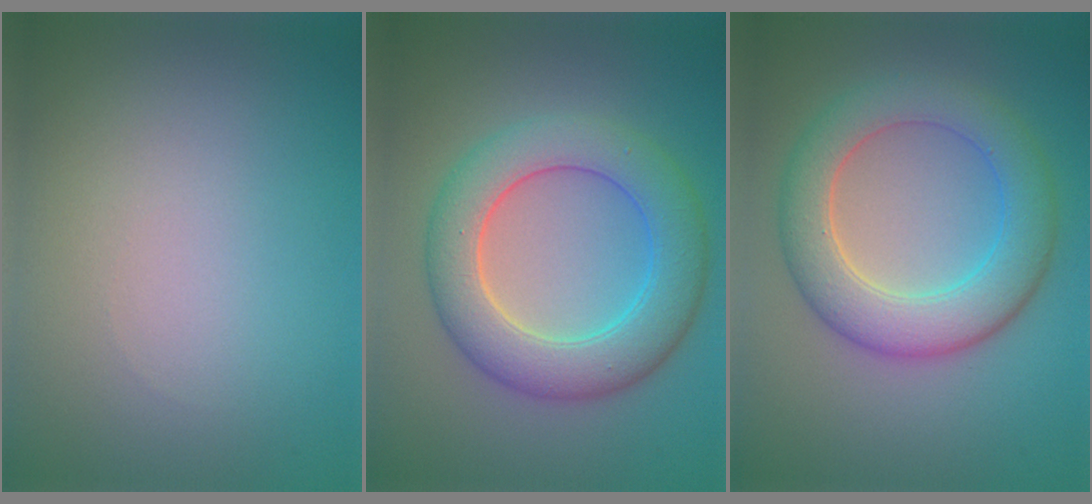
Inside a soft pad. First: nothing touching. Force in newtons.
{"total": 7.3, "press": 7.3, "slide": 0.5}
{"total": 6.6, "press": 6.6, "slide": 0.3}